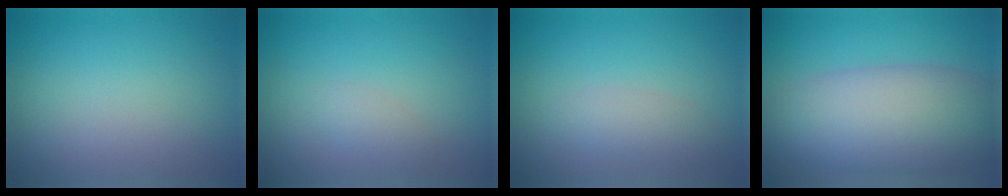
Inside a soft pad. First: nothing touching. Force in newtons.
{"total": 1.2, "press": 1.2, "slide": 0.1}
{"total": 2.0, "press": 2.0, "slide": 0.0}
{"total": 9.2, "press": 9.2, "slide": 0.5}